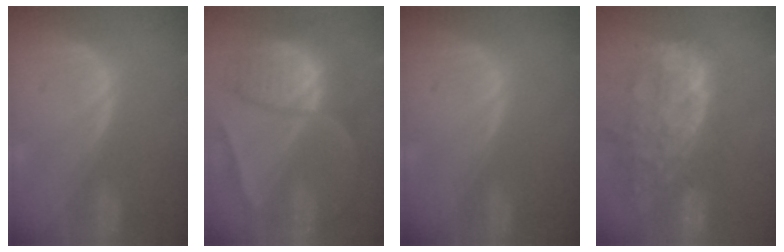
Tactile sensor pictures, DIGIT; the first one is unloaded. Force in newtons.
{"total": 10.4, "press": 10.3, "slide": 1.1}
{"total": 0.0}
{"total": 14.8, "press": 12.1, "slide": 8.6}